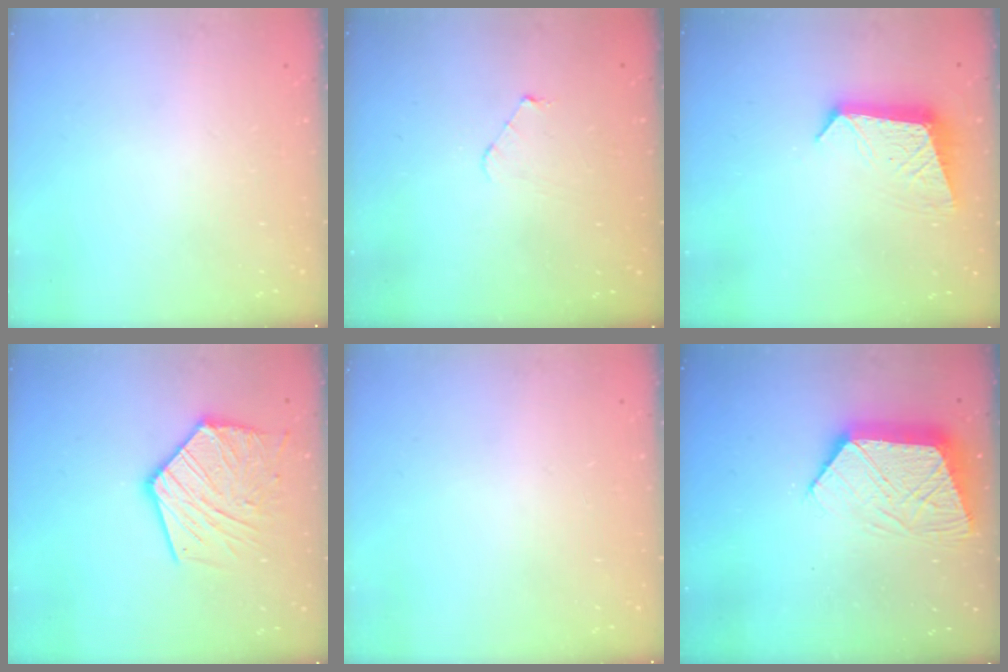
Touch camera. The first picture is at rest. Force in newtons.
{"total": 3.8, "press": 3.8, "slide": 0.4}
{"total": 10.0, "press": 10.0, "slide": 0.5}
{"total": 17.4, "press": 17.4, "slide": 1.7}
{"total": 0.0}
{"total": 11.9, "press": 11.8, "slide": 0.9}